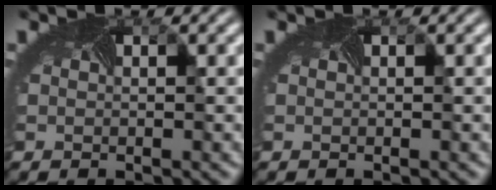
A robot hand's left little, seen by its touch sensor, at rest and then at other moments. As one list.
[{"total": 0.0}]